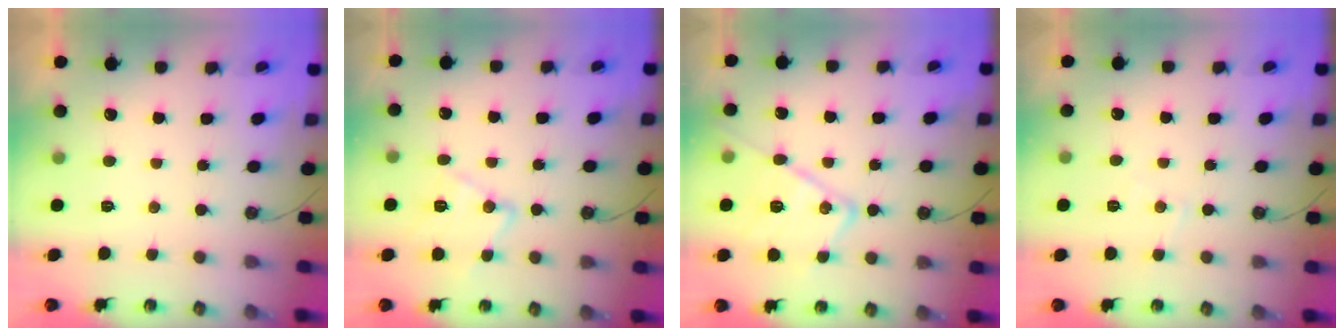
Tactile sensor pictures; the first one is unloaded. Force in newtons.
{"total": 13.3, "press": 13.3, "slide": 0.6}
{"total": 16.1, "press": 16.0, "slide": 1.2}
{"total": 5.0, "press": 4.9, "slide": 0.7}